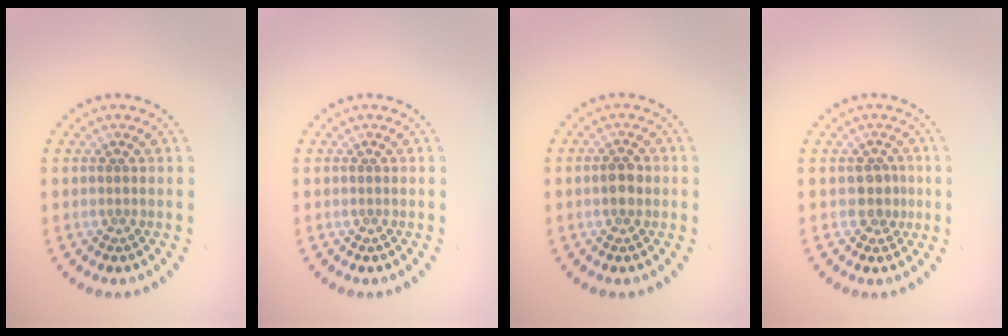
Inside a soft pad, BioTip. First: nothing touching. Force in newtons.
{"total": 0.0}
{"total": 1.7, "press": 1.7, "slide": 0.1}
{"total": 1.7, "press": 1.6, "slide": 0.8}